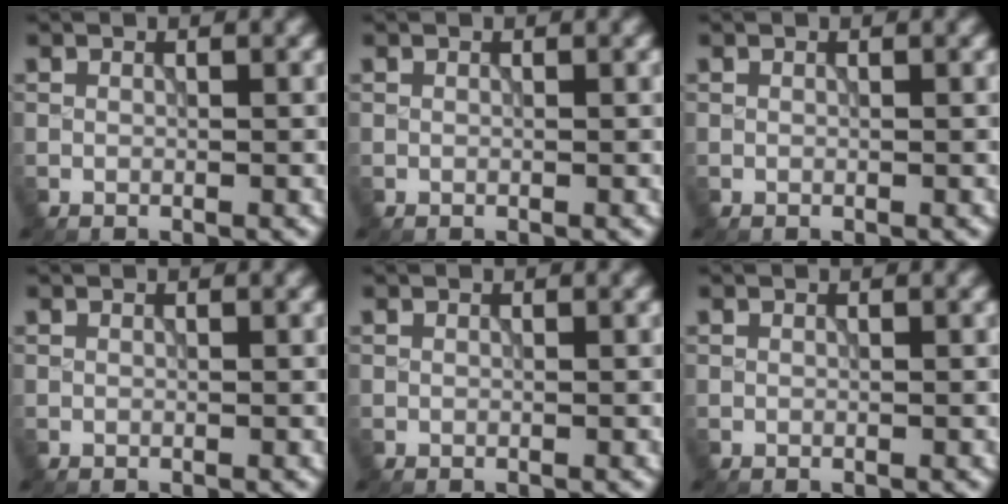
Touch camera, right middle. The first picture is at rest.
{"total": 0.0}
{"total": 0.0}
{"total": 0.0}
{"total": 0.0}
{"total": 0.0}